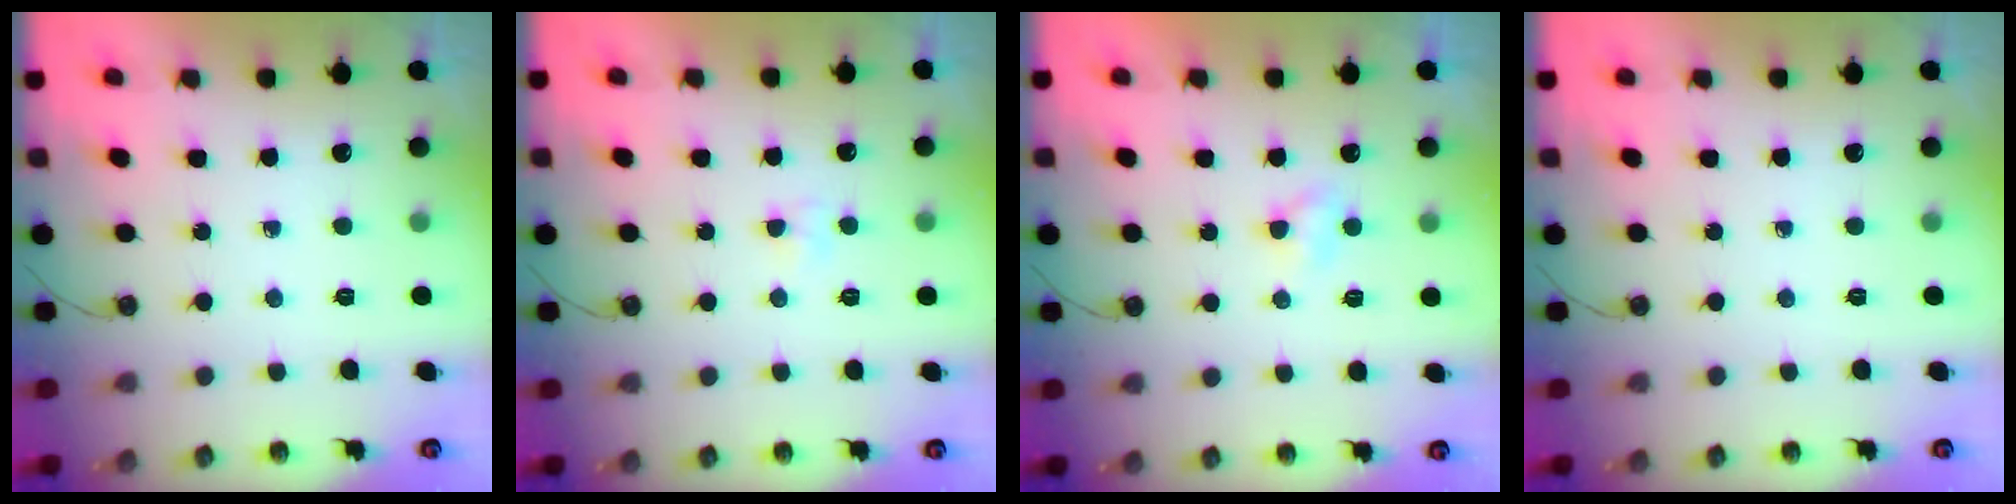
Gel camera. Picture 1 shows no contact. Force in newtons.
{"total": 3.1, "press": 2.7, "slide": 1.4}
{"total": 3.8, "press": 3.7, "slide": 0.7}
{"total": 0.0}